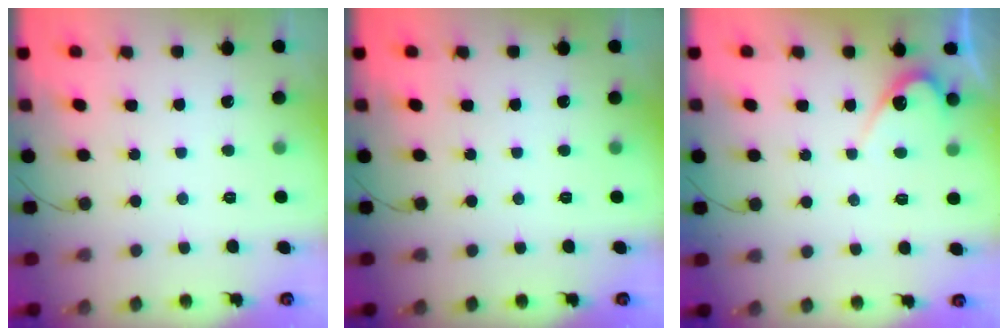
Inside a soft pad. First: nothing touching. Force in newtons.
{"total": 0.0}
{"total": 4.9, "press": 4.9, "slide": 0.4}